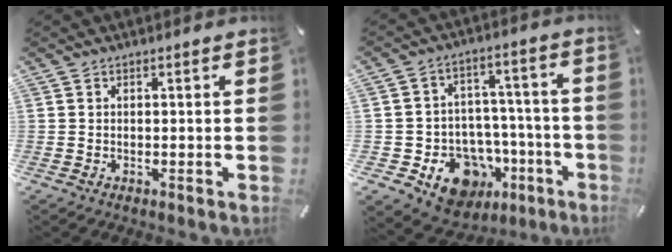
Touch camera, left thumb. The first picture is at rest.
{"total": 13.2, "force": [-6.5, 10.3, 5.2], "torque": [-0.051, 0.035, -0.097]}